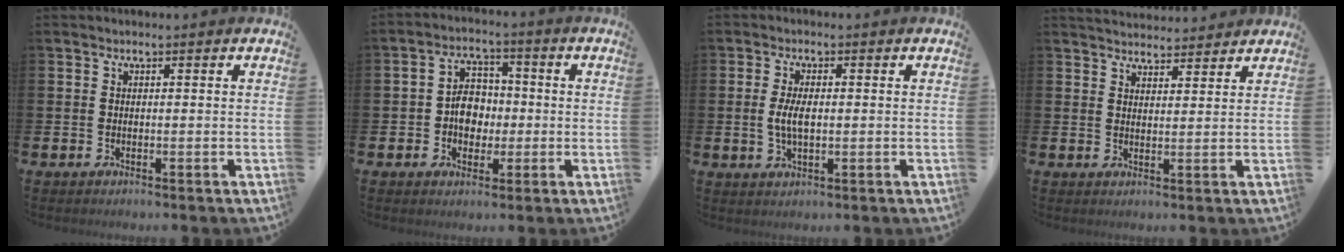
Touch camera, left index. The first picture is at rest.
{"total": 5.2, "force": [-0.3, 4.1, 3.1], "torque": [-0.047, 0.006, -0.015]}
{"total": 3.8, "force": [0.1, 1.7, 3.4], "torque": [-0.066, 0.000, -0.003]}
{"total": 3.8, "force": [3.7, 0.5, -0.2], "torque": [0.001, -0.022, 0.068]}